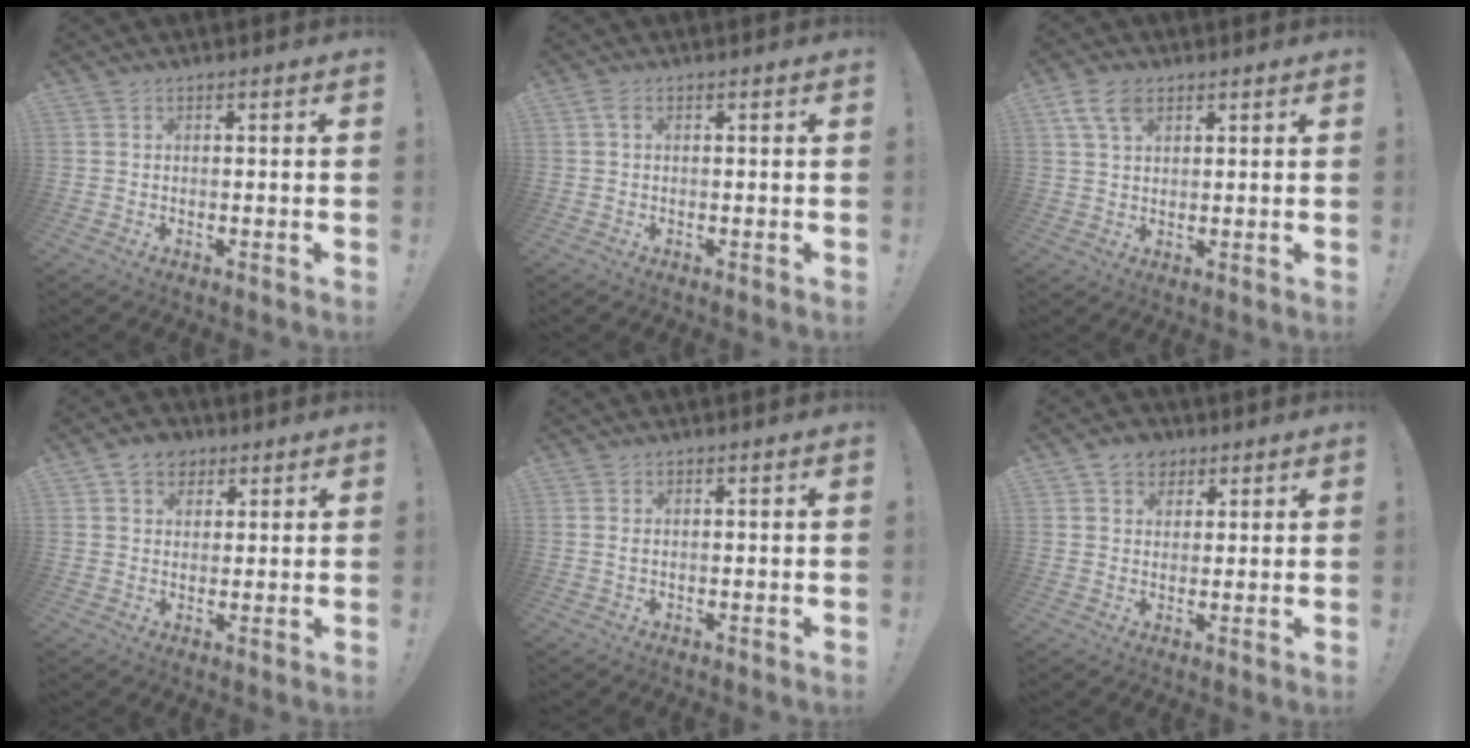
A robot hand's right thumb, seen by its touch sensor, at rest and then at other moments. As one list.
[{"total": 1.4, "force": [0.3, 0.6, 1.2], "torque": [-0.030, 0.006, 0.007]}, {"total": 7.2, "force": [3.6, 4.2, 4.5], "torque": [-0.084, -0.001, 0.072]}, {"total": 6.6, "force": [3.4, 5.1, 2.3], "torque": [-0.033, -0.009, 0.066]}, {"total": 0.6, "force": [0.3, 0.2, 0.5], "torque": [-0.006, -0.001, 0.005]}, {"total": 6.1, "force": [3.2, 4.9, 1.7], "torque": [-0.024, -0.010, 0.060]}]